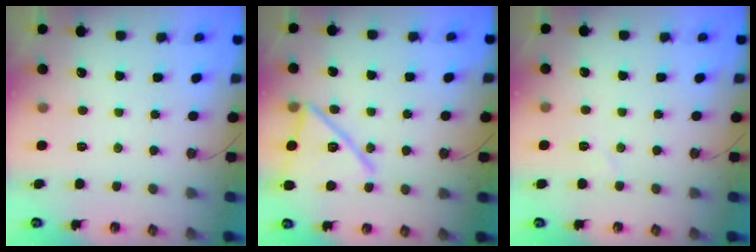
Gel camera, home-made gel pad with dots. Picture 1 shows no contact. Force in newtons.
{"total": 17.4, "press": 17.4, "slide": 1.1}
{"total": 3.2, "press": 3.1, "slide": 0.6}